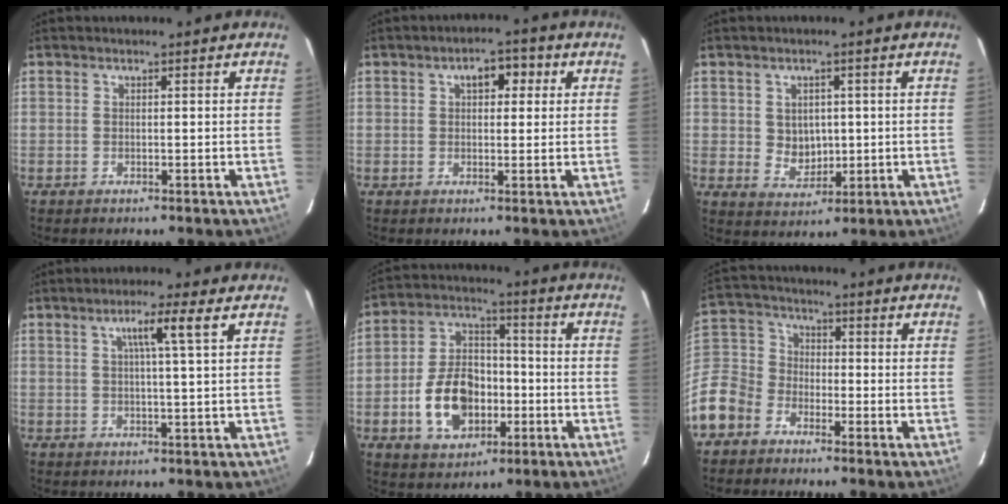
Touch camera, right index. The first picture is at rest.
{"total": 4.6, "force": [1.4, 2.8, 3.4], "torque": [-0.045, 0.023, 0.020]}
{"total": 5.2, "force": [0.6, 4.6, 2.5], "torque": [-0.043, 0.004, 0.021]}
{"total": 4.5, "force": [2.1, -0.9, 3.9], "torque": [-0.064, 0.002, 0.036]}
{"total": 13.7, "force": [-4.2, 9.2, 9.3], "torque": [-0.193, 0.022, -0.060]}
{"total": 13.2, "force": [-7.2, 10.0, 4.6], "torque": [-0.128, 0.033, -0.149]}